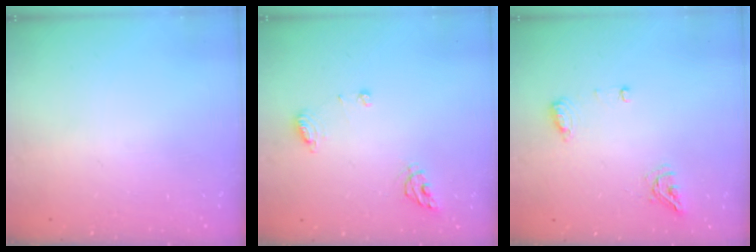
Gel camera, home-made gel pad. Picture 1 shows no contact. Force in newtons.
{"total": 7.2, "press": 7.2, "slide": 0.8}
{"total": 7.4, "press": 7.4, "slide": 1.0}